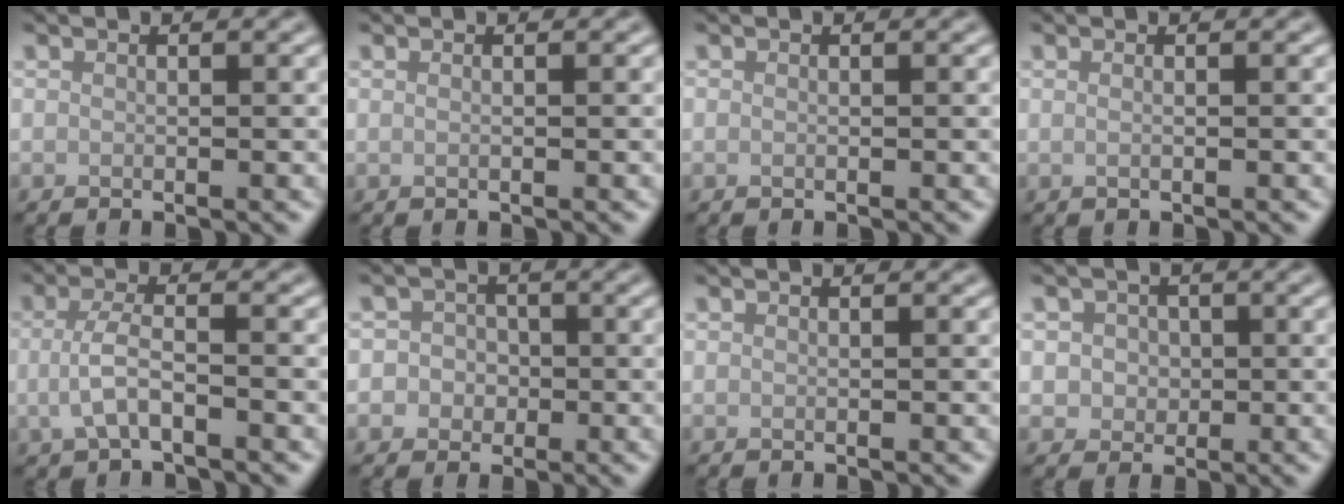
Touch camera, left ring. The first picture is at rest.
{"total": 0.7, "force": [0.2, 0.4, 0.5], "torque": [-0.008, -0.003, -0.001]}
{"total": 0.0}
{"total": 1.0, "force": [0.2, 0.5, 0.8], "torque": [-0.008, -0.007, -0.003]}
{"total": 3.2, "force": [-0.8, 1.2, 2.8], "torque": [-0.064, -0.001, -0.019]}
{"total": 2.8, "force": [-0.5, 2.7, 0.7], "torque": [0.014, 0.008, -0.028]}
{"total": 0.0}
{"total": 2.8, "force": [0.4, 2.6, 1.1], "torque": [-0.005, 0.005, 0.001]}